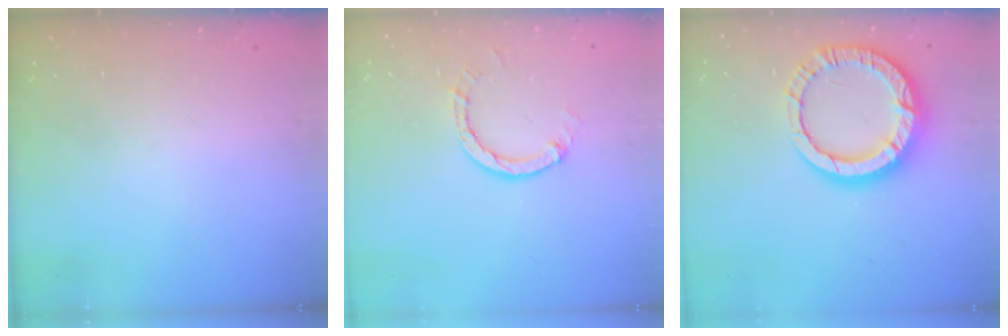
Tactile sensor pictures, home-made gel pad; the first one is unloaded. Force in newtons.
{"total": 3.2, "press": 3.2, "slide": 0.2}
{"total": 14.0, "press": 14.0, "slide": 1.3}